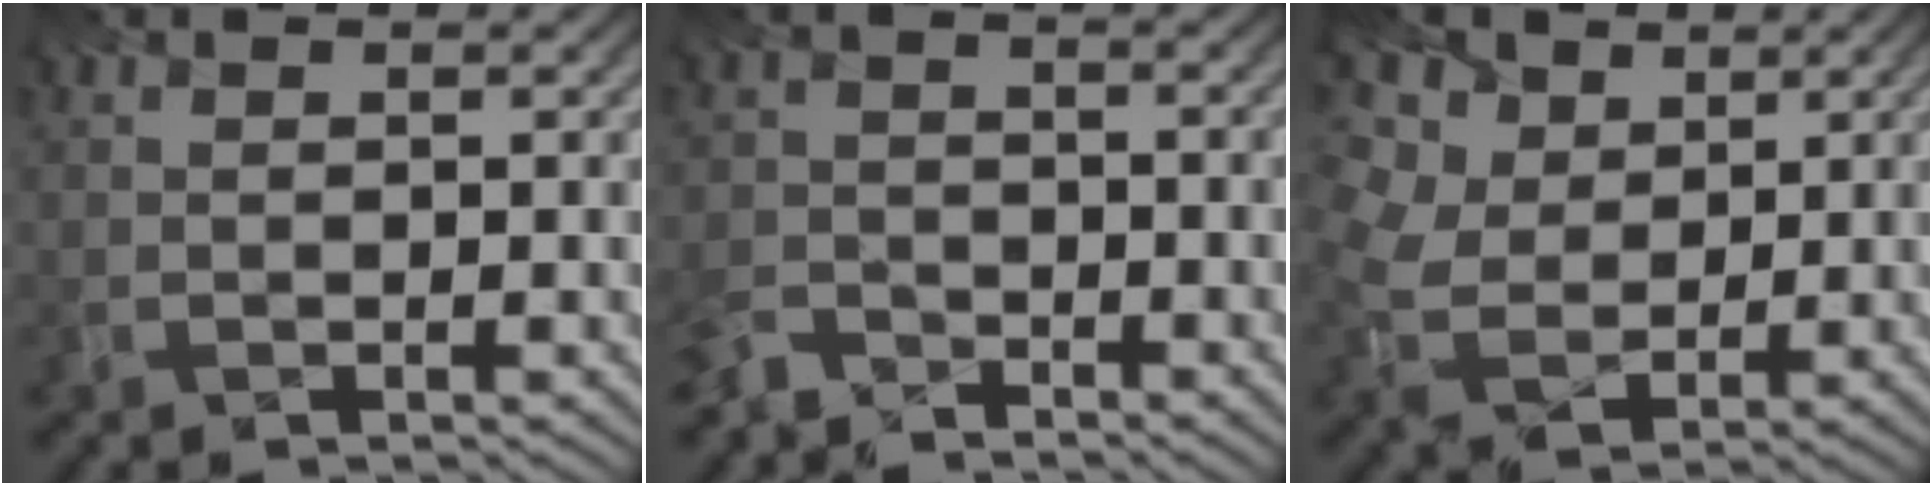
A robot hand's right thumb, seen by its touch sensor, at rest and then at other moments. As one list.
[{"total": 5.0, "force": [-4.9, 0.4, -1.1], "torque": [0.003, -0.020, -0.083]}, {"total": 6.3, "force": [2.3, 4.9, 3.2], "torque": [-0.146, 0.009, 0.059]}]